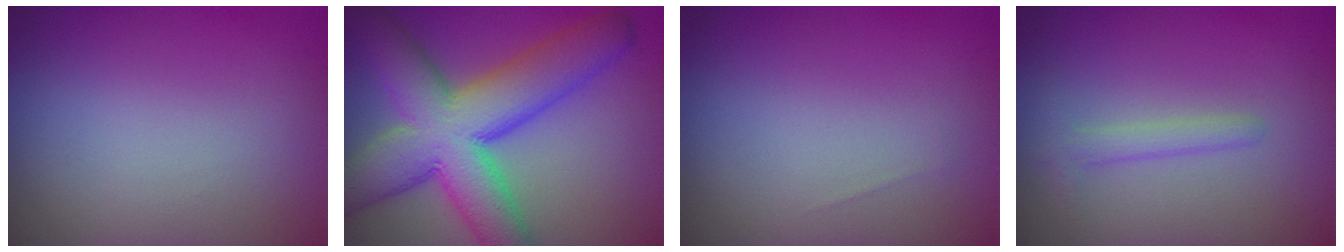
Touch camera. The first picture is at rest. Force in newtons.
{"total": 11.7, "press": 11.6, "slide": 0.3}
{"total": 0.0}
{"total": 1.8, "press": 1.8, "slide": 0.2}